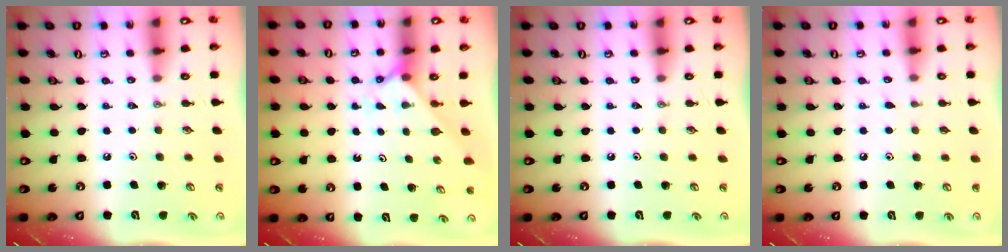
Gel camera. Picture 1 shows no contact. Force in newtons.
{"total": 3.5, "press": 3.5, "slide": 0.5}
{"total": 0.0}
{"total": 3.8, "press": 3.8, "slide": 0.4}